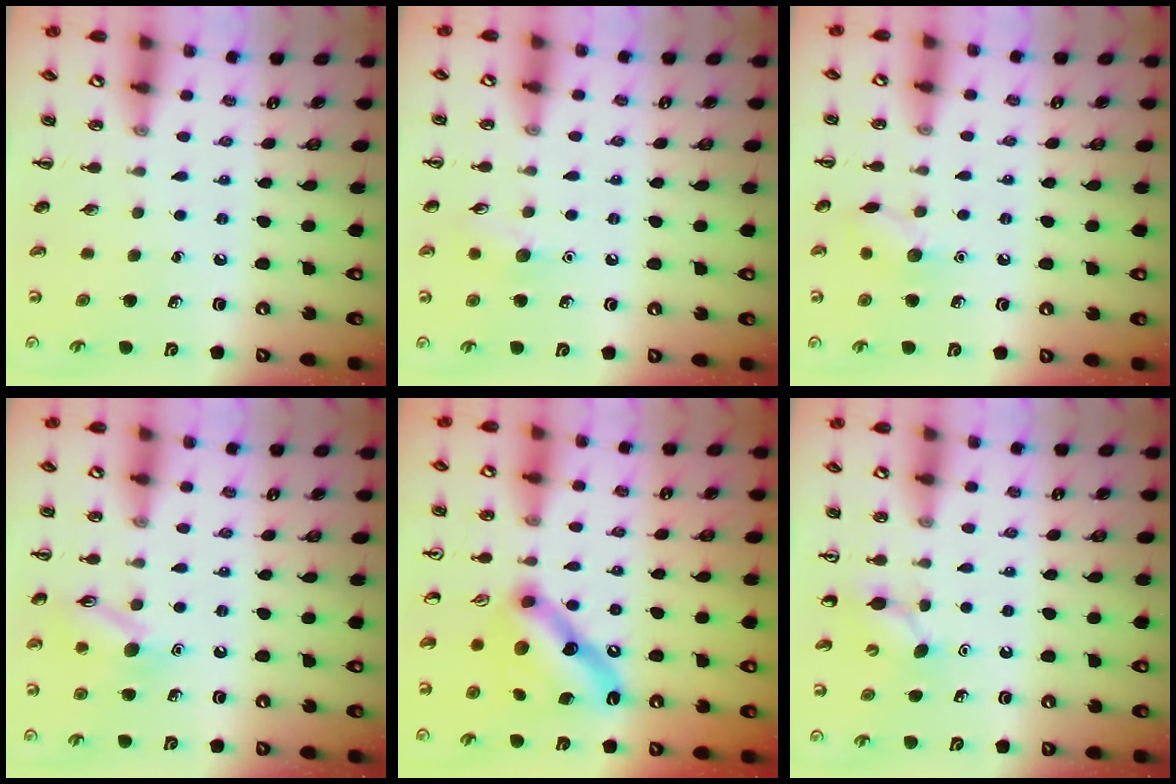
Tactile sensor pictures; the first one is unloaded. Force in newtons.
{"total": 7.0, "press": 6.8, "slide": 1.8}
{"total": 7.8, "press": 7.7, "slide": 1.3}
{"total": 10.8, "press": 10.7, "slide": 0.6}
{"total": 11.0, "press": 11.0, "slide": 0.0}
{"total": 3.7, "press": 3.5, "slide": 1.3}